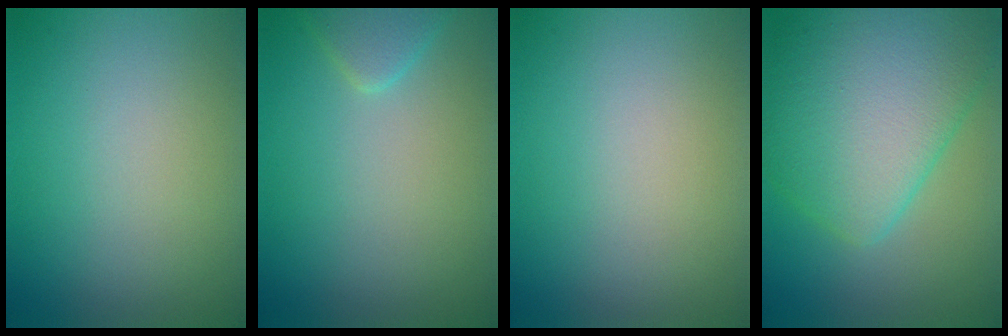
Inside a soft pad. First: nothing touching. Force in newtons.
{"total": 1.8, "press": 1.8, "slide": 0.1}
{"total": 0.0}
{"total": 9.1, "press": 9.1, "slide": 0.1}